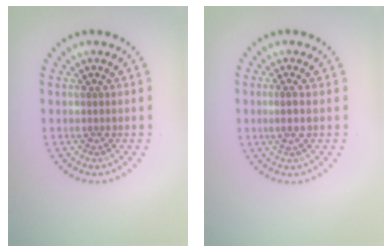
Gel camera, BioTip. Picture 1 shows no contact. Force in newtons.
{"total": 1.7, "press": 1.4, "slide": 1.0}